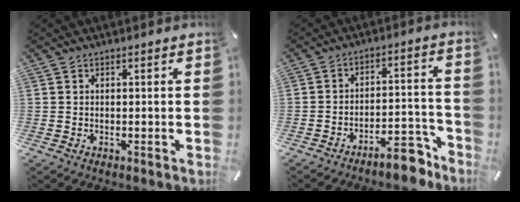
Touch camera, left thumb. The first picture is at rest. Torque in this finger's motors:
{"motor_torque": [-0.03, 2.22, 0.47, 0.49, 0.02]}